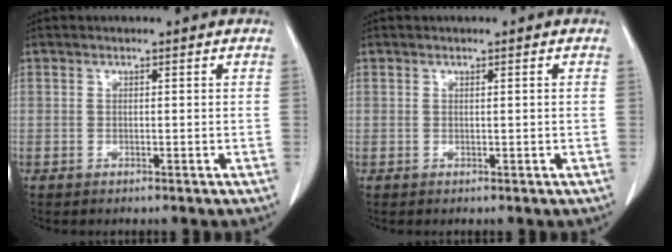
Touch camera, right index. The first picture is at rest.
{"total": 0.6, "force": [0.3, -0.1, 0.5], "torque": [-0.008, -0.002, 0.005]}